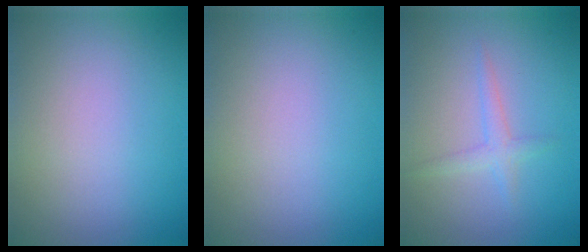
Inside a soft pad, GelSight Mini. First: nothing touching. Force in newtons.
{"total": 0.0}
{"total": 1.6, "press": 1.6, "slide": 0.0}